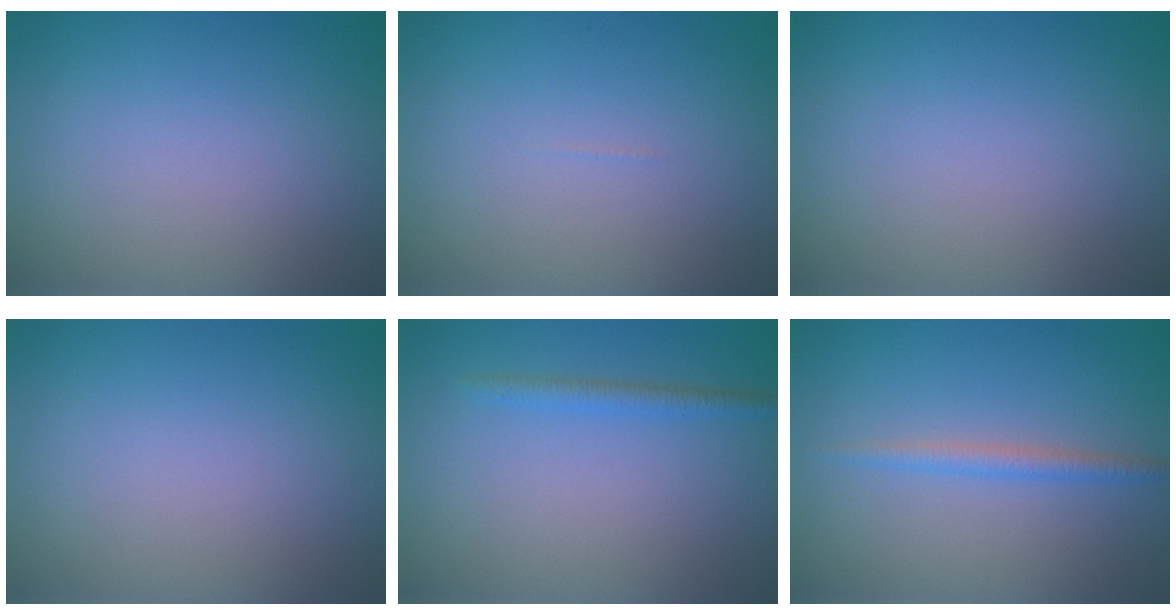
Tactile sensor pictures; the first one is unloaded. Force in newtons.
{"total": 0.0}
{"total": 0.0}
{"total": 0.0}
{"total": 1.5, "press": 1.5, "slide": 0.2}
{"total": 1.7, "press": 1.7, "slide": 0.1}